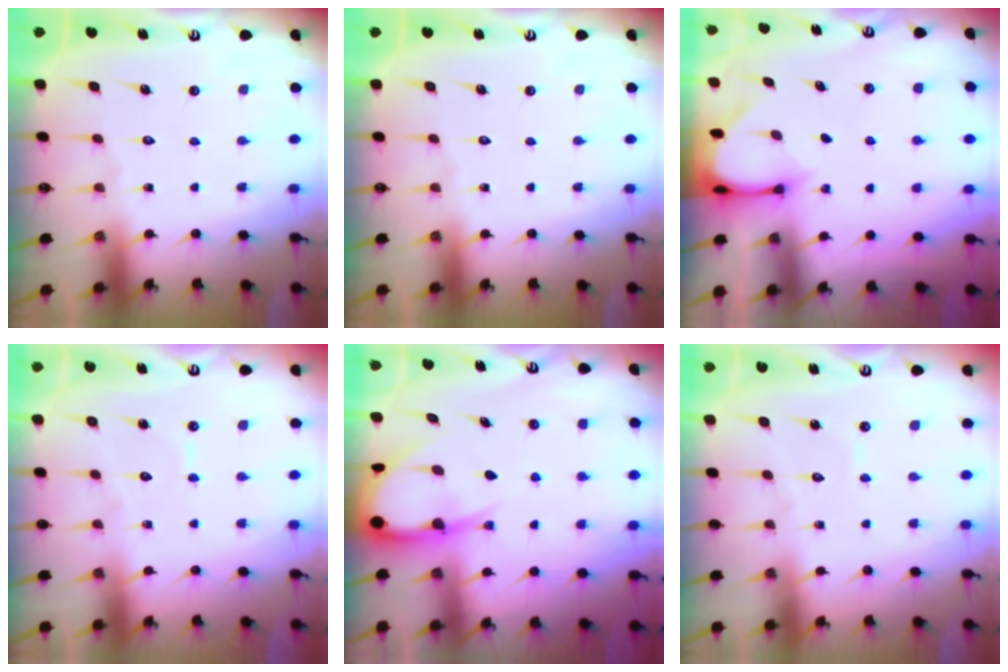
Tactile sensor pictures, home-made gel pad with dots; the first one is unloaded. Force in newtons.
{"total": 0.0}
{"total": 3.4, "press": 3.4, "slide": 0.3}
{"total": 4.3, "press": 4.3, "slide": 0.3}
{"total": 8.8, "press": 8.8, "slide": 0.8}
{"total": 3.3, "press": 3.3, "slide": 0.4}